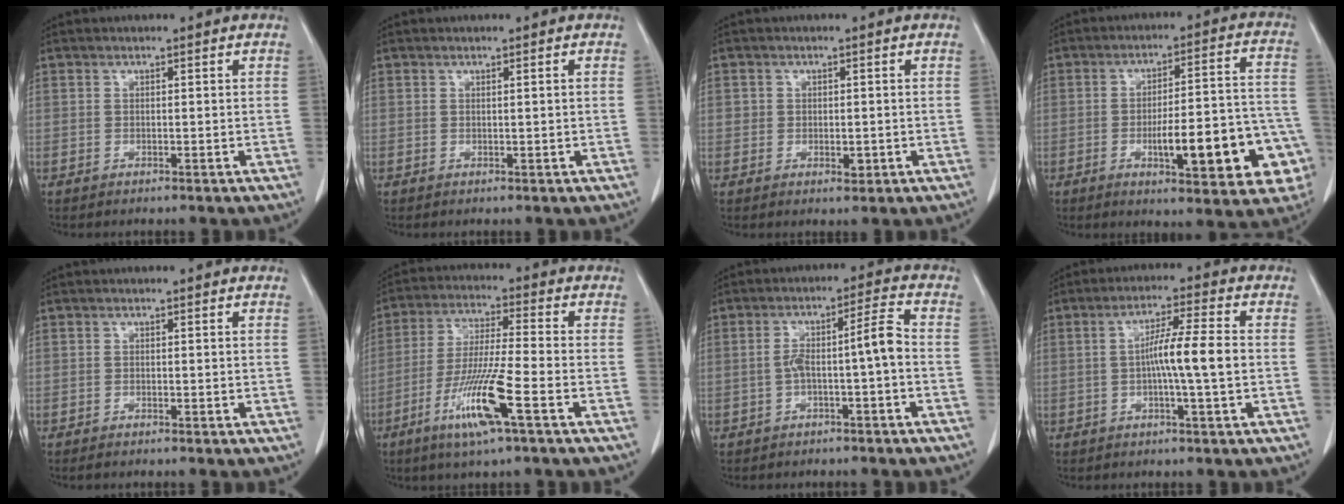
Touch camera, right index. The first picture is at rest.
{"total": 0.9, "force": [0.4, -0.1, 0.8], "torque": [-0.012, -0.002, 0.006]}
{"total": 2.3, "force": [-0.1, 1.7, 1.5], "torque": [-0.013, 0.000, -0.002]}
{"total": 17.2, "force": [-5.6, 3.8, 15.8], "torque": [-0.152, 0.031, -0.063]}
{"total": 0.6, "force": [-0.3, 0.0, 0.5], "torque": [-0.009, -0.001, -0.007]}
{"total": 11.5, "force": [-5.1, -0.2, 10.4], "torque": [-0.203, -0.021, -0.102]}
{"total": 6.1, "force": [-1.3, -0.1, 6.0], "torque": [-0.102, 0.027, -0.019]}
{"total": 7.6, "force": [-0.4, -0.4, 7.6], "torque": [-0.131, 0.006, -0.013]}